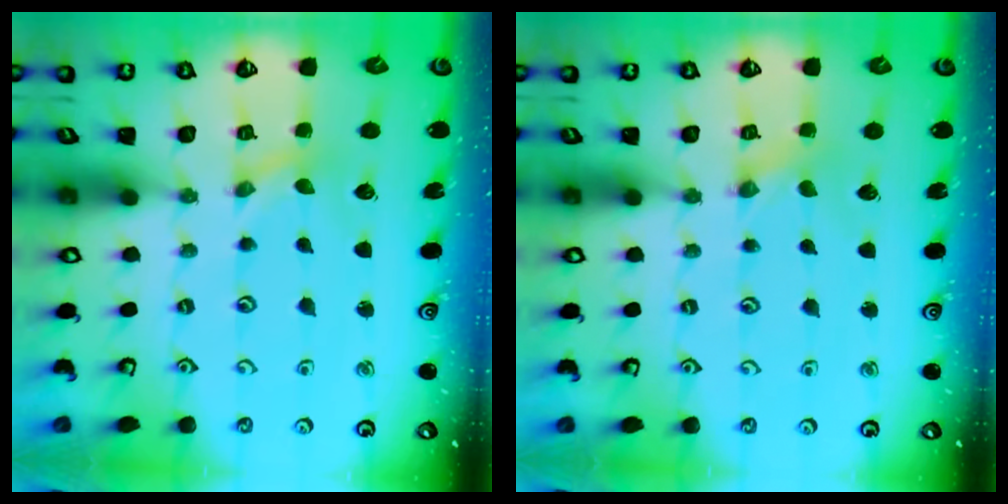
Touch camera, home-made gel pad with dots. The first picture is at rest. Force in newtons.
{"total": 0.0}